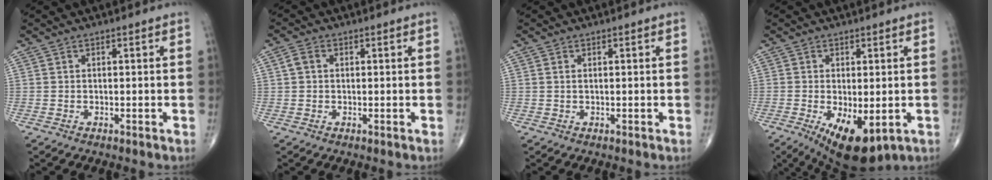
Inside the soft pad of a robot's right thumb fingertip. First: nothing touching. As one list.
[{"total": 2.3, "force": [0.4, 1.8, 1.4], "torque": [-0.028, 0.008, 0.007]}, {"total": 0.5, "force": [0.2, 0.2, 0.4], "torque": [-0.012, 0.004, 0.004]}, {"total": 10.9, "force": [-3.9, 4.9, 8.9], "torque": [-0.134, -0.015, -0.048]}]